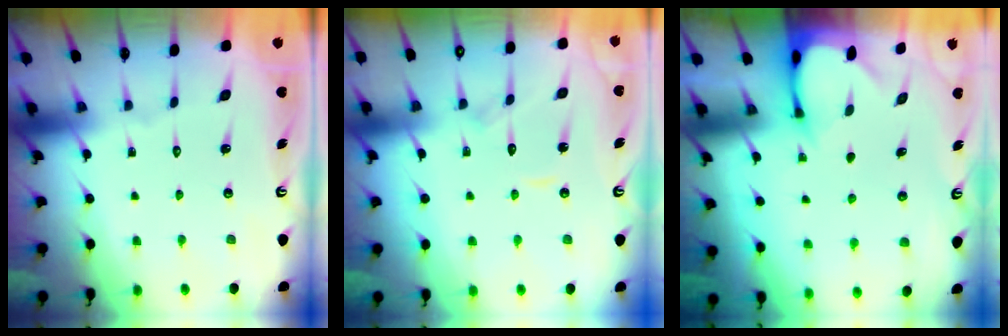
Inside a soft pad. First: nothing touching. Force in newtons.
{"total": 6.8, "press": 6.7, "slide": 0.7}
{"total": 2.3, "press": 2.3, "slide": 0.3}